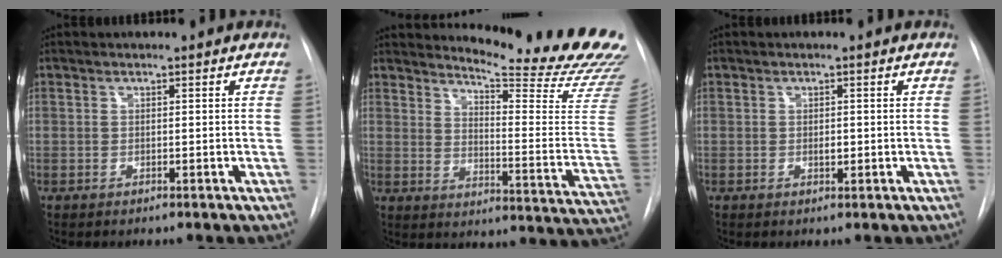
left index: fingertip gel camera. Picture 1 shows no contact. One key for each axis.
{"total": 21.4, "fx": 19.9, "fy": 0.1, "fz": 7.7, "tx": -0.112, "ty": -0.143, "tz": 0.235}
{"total": 0.9, "fx": 0.0, "fy": 0.5, "fz": 0.8, "tx": -0.010, "ty": 0.000, "tz": 0.001}